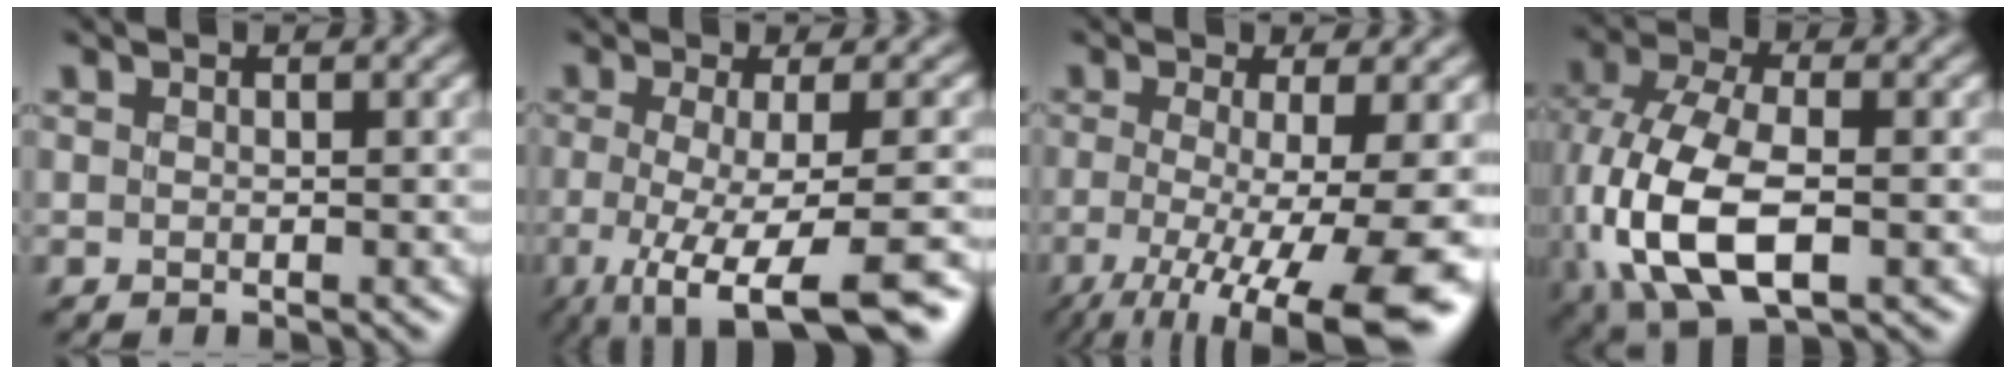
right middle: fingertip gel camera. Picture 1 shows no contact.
{"total": 9.0, "force": [-3.7, 2.2, 7.9], "torque": [-0.100, -0.017, -0.060]}
{"total": 11.4, "force": [-3.5, 2.9, 10.4], "torque": [-0.144, -0.019, -0.047]}
{"total": 11.1, "force": [-2.5, 6.0, 8.9], "torque": [-0.210, -0.010, -0.048]}